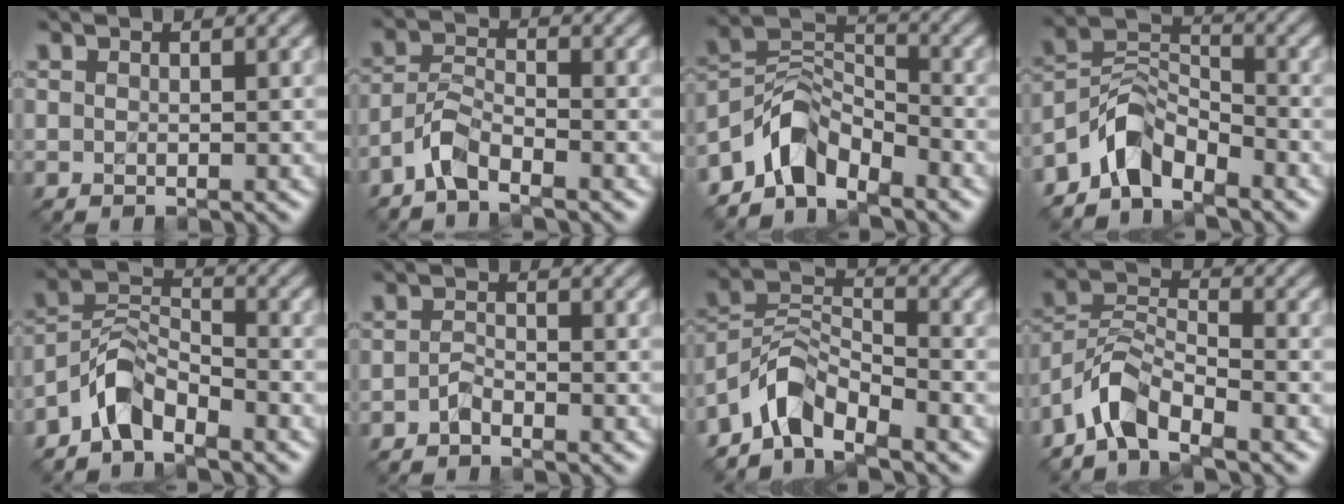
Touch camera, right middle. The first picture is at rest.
{"total": 3.0, "force": [-2.3, 0.8, 1.7], "torque": [-0.034, 0.008, -0.055]}
{"total": 5.4, "force": [-4.1, 2.6, 2.3], "torque": [-0.032, 0.003, -0.089]}
{"total": 4.8, "force": [-3.8, 2.3, 2.0], "torque": [-0.027, 0.006, -0.084]}
{"total": 4.3, "force": [-3.4, 1.8, 1.9], "torque": [-0.030, 0.011, -0.077]}
{"total": 1.1, "force": [-0.9, 0.3, 0.6], "torque": [-0.014, 0.003, -0.020]}
{"total": 5.1, "force": [-4.1, 2.0, 2.2], "torque": [-0.031, 0.004, -0.091]}
{"total": 4.8, "force": [-3.8, 1.7, 2.4], "torque": [-0.040, 0.006, -0.085]}